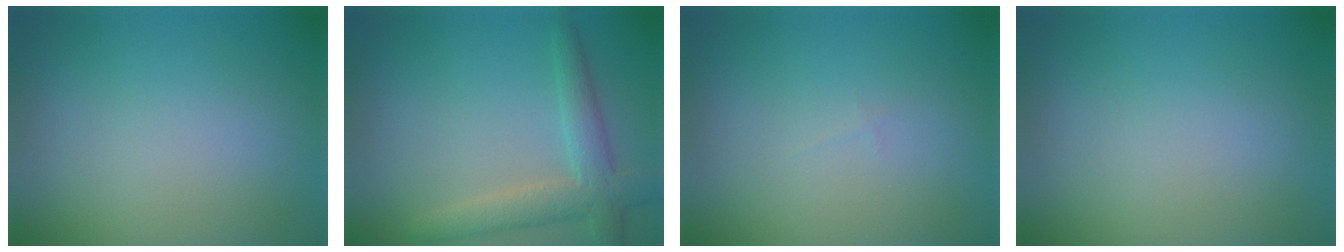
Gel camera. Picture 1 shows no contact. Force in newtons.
{"total": 4.1, "press": 4.1, "slide": 0.2}
{"total": 0.0}
{"total": 0.0}